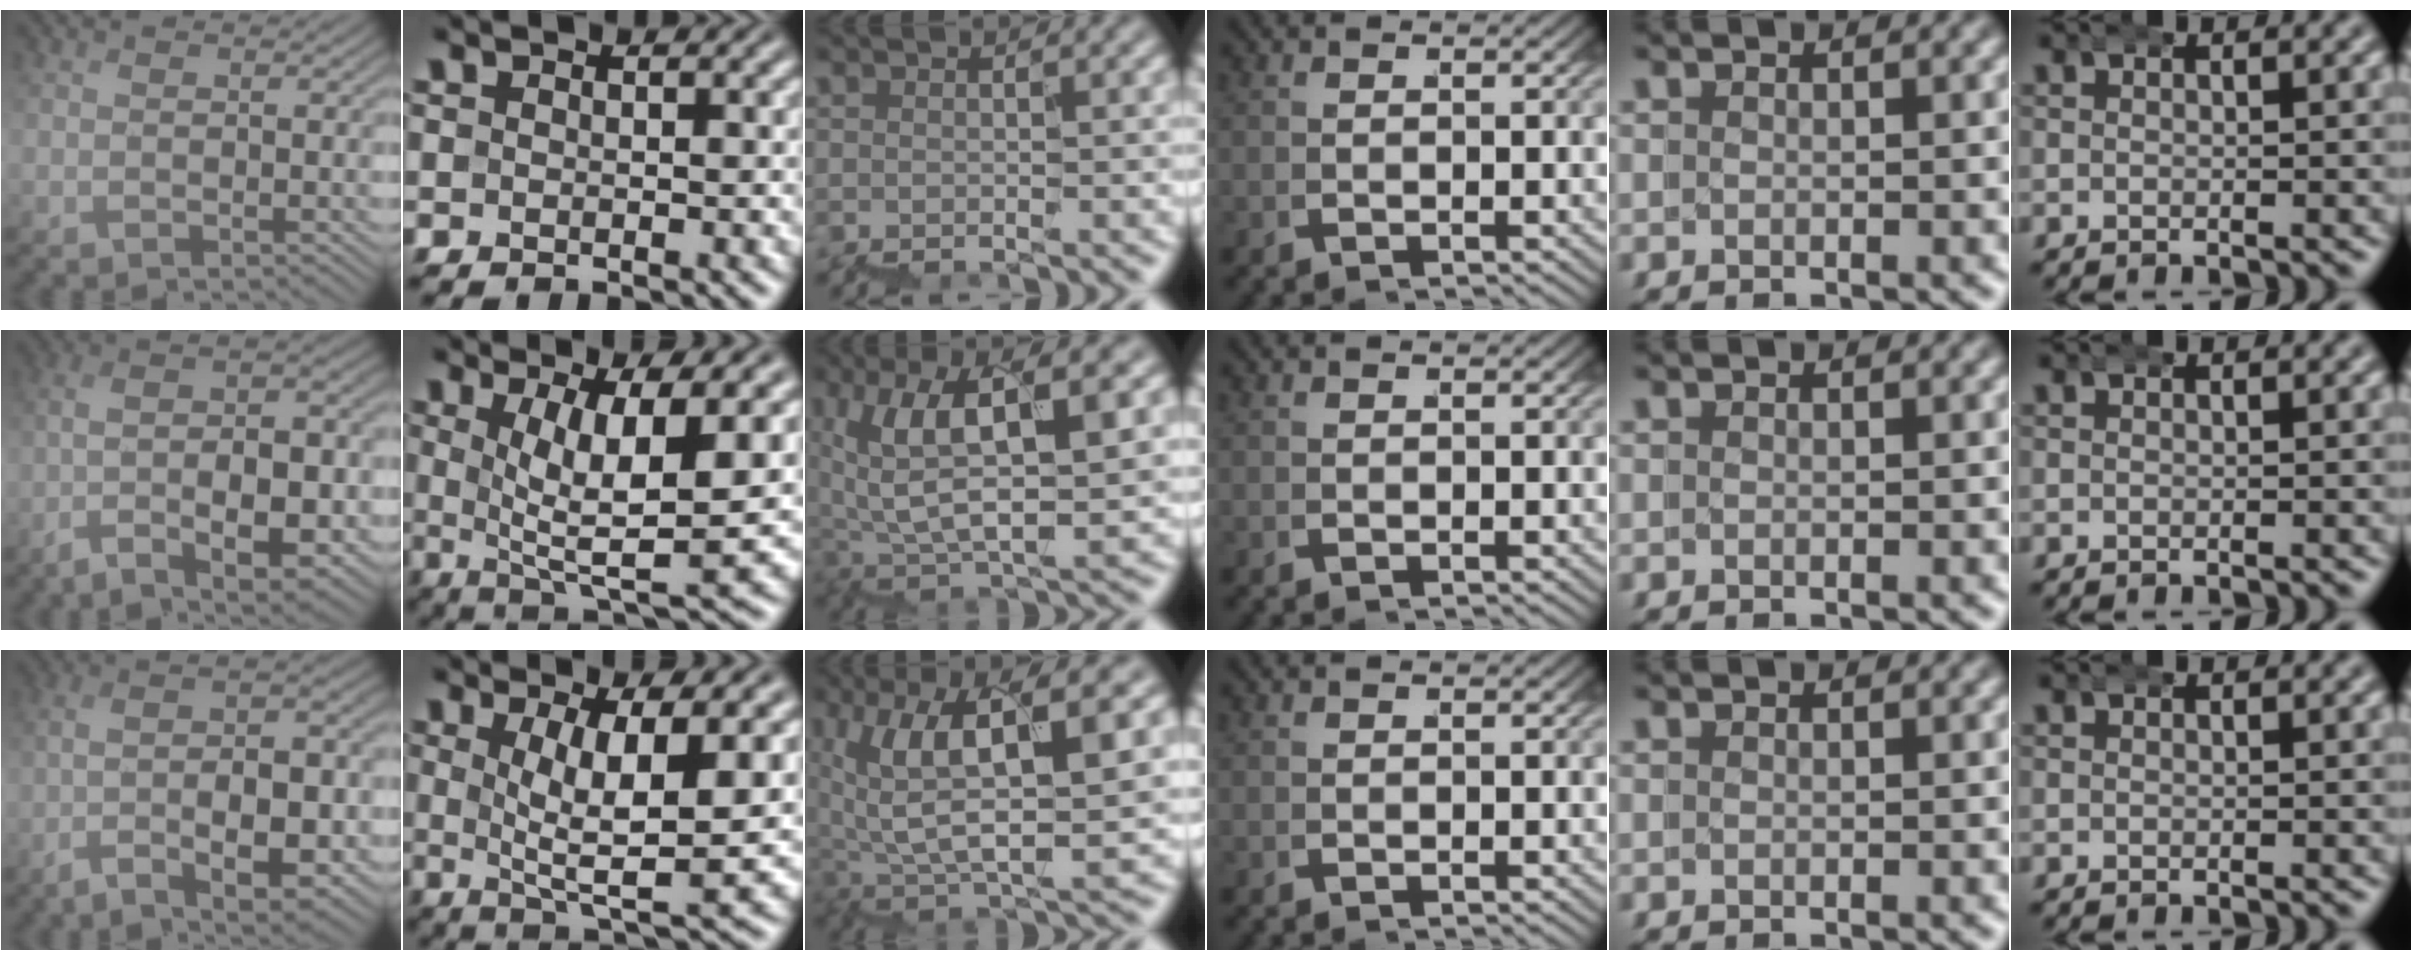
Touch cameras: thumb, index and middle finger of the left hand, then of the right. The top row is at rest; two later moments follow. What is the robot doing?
{"motion": "wrap", "object": "bubble wrap"}